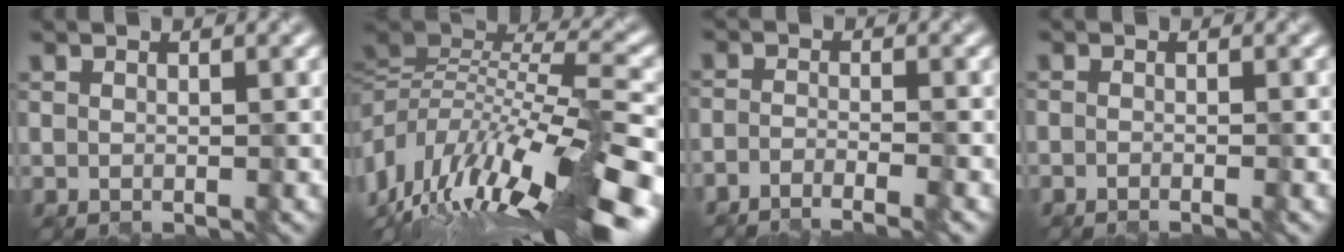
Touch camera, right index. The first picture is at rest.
{"total": 14.8, "force": [-4.1, 4.9, 13.3], "torque": [-0.237, 0.012, -0.064]}
{"total": 4.2, "force": [-3.4, 0.9, 2.4], "torque": [-0.035, -0.005, -0.055]}
{"total": 1.2, "force": [-0.7, 0.5, 0.9], "torque": [-0.001, -0.005, -0.014]}